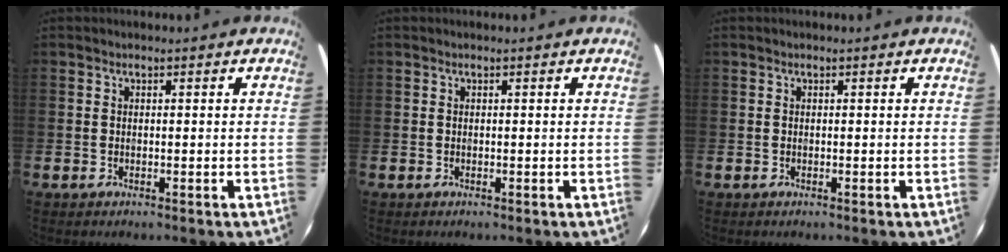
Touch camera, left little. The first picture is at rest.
{"total": 0.0}
{"total": 0.0}